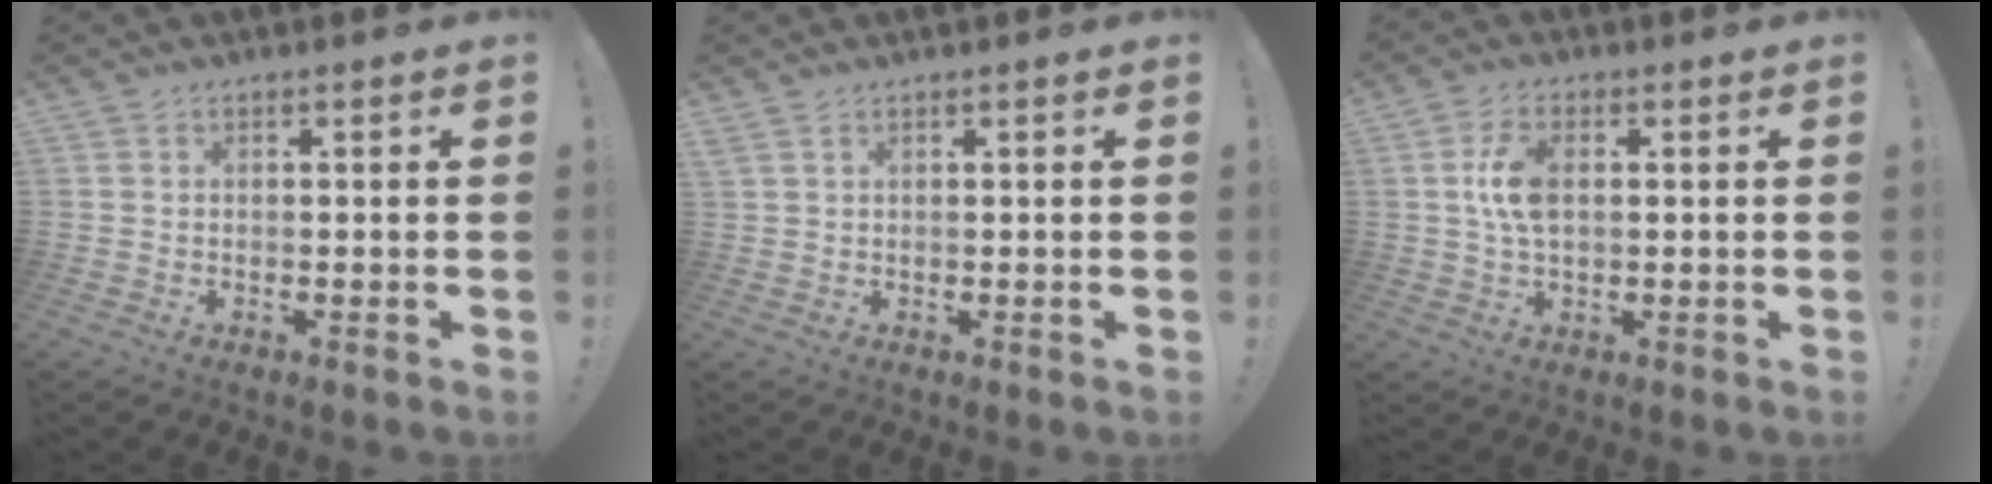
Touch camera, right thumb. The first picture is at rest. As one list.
[{"total": 1.2, "force": [0.7, 0.3, 0.9], "torque": [-0.020, 0.001, 0.014]}, {"total": 7.9, "force": [1.0, 4.4, 6.5], "torque": [-0.116, 0.002, 0.016]}]